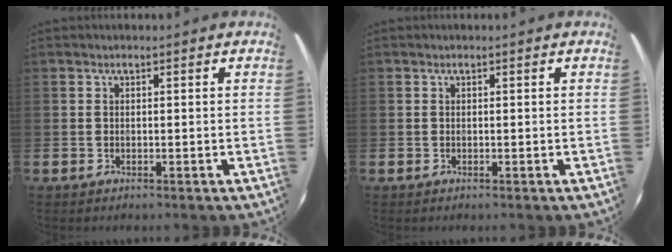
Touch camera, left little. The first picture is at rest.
{"total": 0.0}